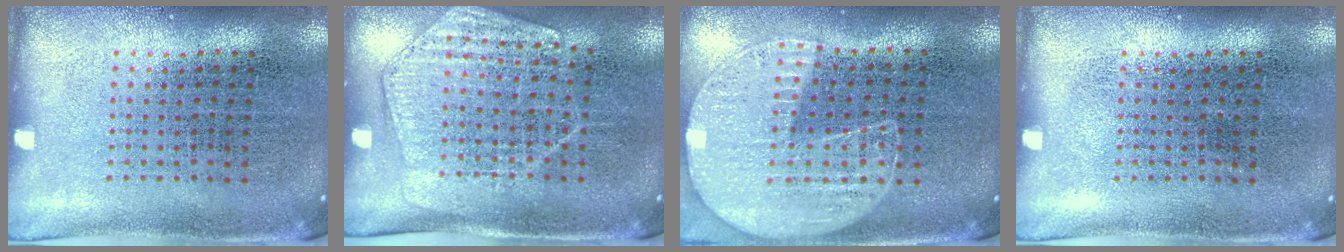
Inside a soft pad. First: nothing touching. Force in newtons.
{"total": 1.5, "press": 1.4, "slide": 0.3}
{"total": 1.2, "press": 1.1, "slide": 0.2}
{"total": 0.0}